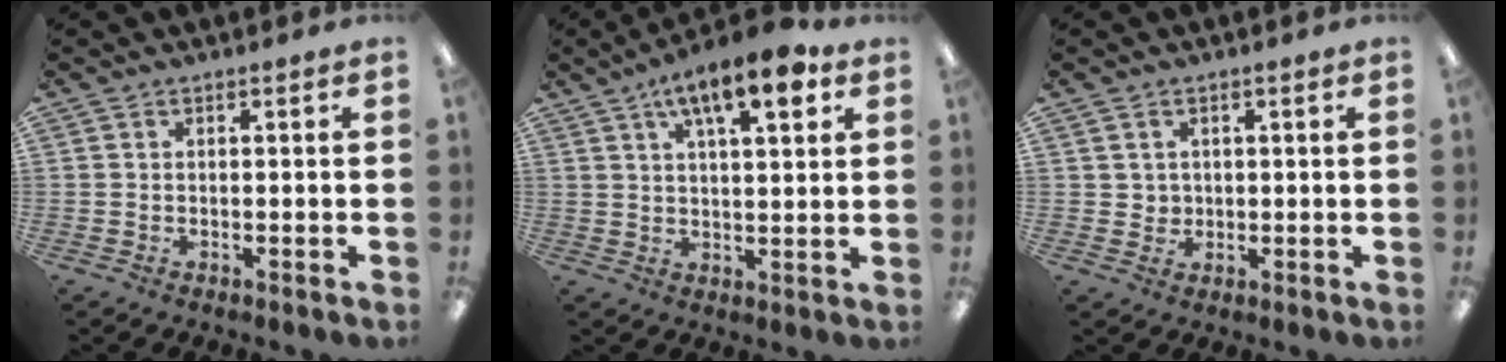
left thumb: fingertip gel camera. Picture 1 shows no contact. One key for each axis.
{"total": 11.4, "fx": 6.3, "fy": 3.9, "fz": 8.6, "tx": -0.127, "ty": -0.025, "tz": 0.104}
{"total": 2.6, "fx": 1.1, "fy": 2.3, "fz": 0.1, "tx": 0.000, "ty": 0.001, "tz": 0.019}